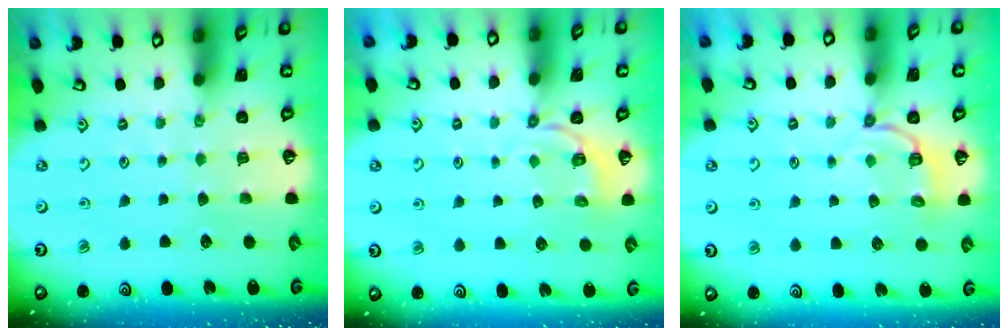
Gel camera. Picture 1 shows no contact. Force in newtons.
{"total": 3.1, "press": 2.0, "slide": 2.3}
{"total": 4.9, "press": 4.4, "slide": 2.1}